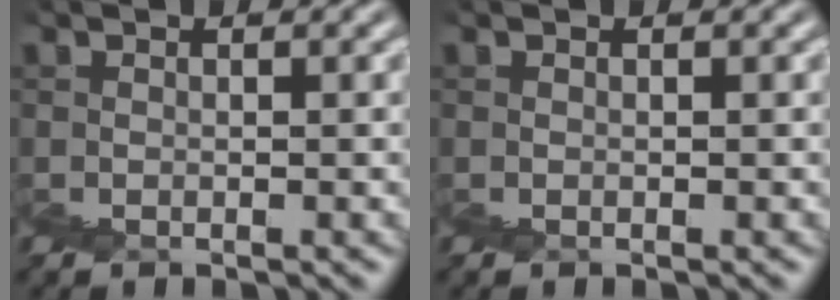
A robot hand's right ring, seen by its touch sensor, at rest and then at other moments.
{"total": 0.0}